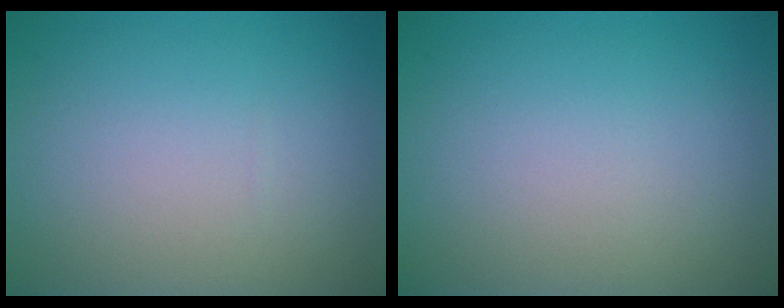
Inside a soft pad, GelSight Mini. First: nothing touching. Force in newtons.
{"total": 0.0}